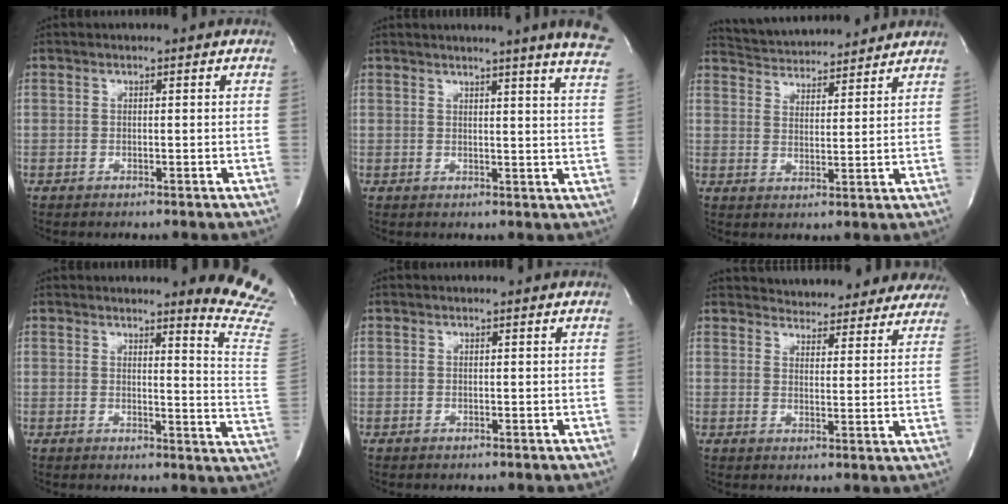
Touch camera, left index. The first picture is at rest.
{"total": 12.6, "force": [10.8, -1.1, 6.3], "torque": [-0.083, -0.055, 0.106]}
{"total": 13.2, "force": [12.5, 2.0, 3.5], "torque": [-0.060, 0.023, 0.189]}
{"total": 11.0, "force": [10.2, -0.9, 3.8], "torque": [-0.035, -0.119, 0.087]}
{"total": 0.0}
{"total": 19.6, "force": [18.3, 6.1, 3.8], "torque": [-0.045, -0.012, 0.214]}